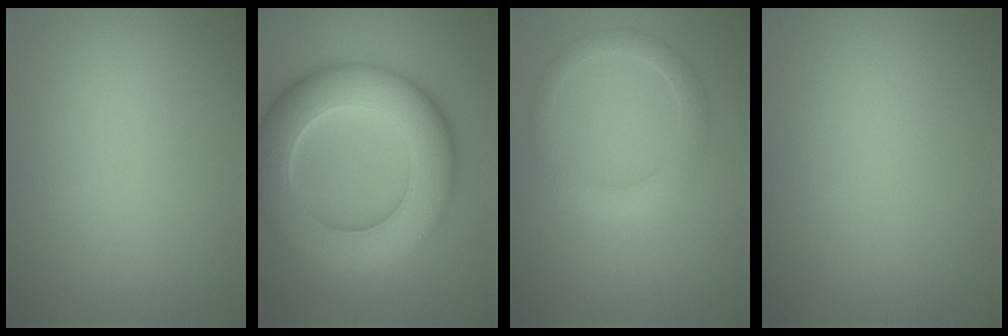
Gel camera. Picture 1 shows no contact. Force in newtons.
{"total": 10.5, "press": 10.5, "slide": 0.6}
{"total": 2.3, "press": 2.2, "slide": 0.1}
{"total": 0.0}